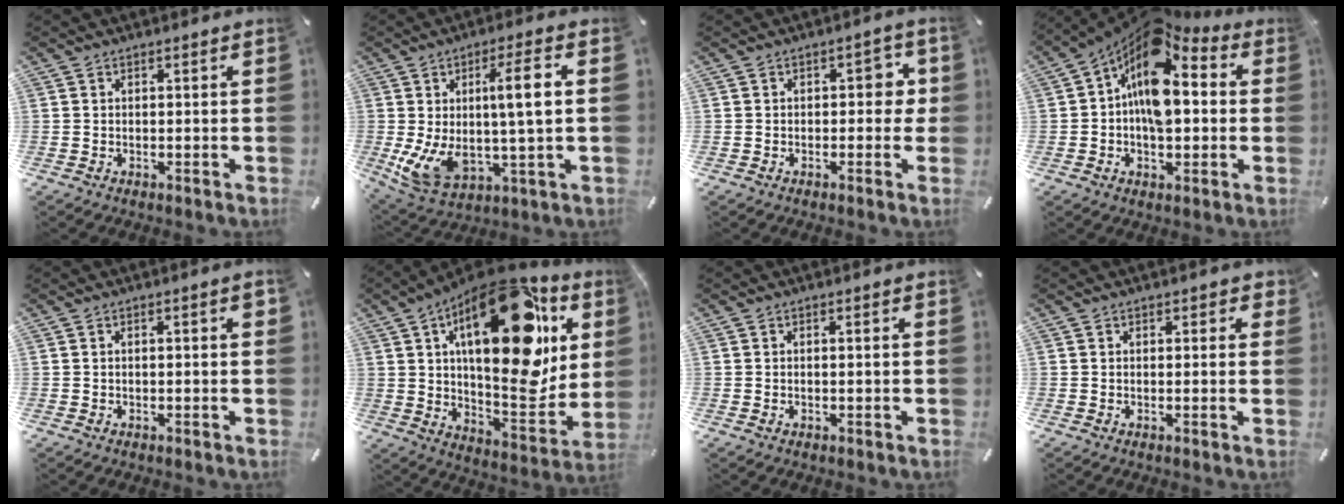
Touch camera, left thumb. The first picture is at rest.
{"total": 15.5, "force": [2.6, 5.4, 14.3], "torque": [-0.263, -0.007, 0.038]}
{"total": 4.8, "force": [0.2, 3.0, 3.8], "torque": [-0.034, 0.000, -0.009]}
{"total": 13.8, "force": [3.0, 8.2, 10.7], "torque": [-0.195, -0.040, 0.048]}
{"total": 1.8, "force": [0.1, 0.4, 1.8], "torque": [-0.023, -0.001, 0.000]}
{"total": 30.3, "force": [12.6, 13.6, 24.0], "torque": [-0.357, -0.085, 0.210]}
{"total": 0.6, "force": [0.1, 0.1, 0.6], "torque": [-0.011, 0.000, 0.002]}
{"total": 1.1, "force": [0.6, 0.8, 0.5], "torque": [-0.002, 0.001, 0.009]}